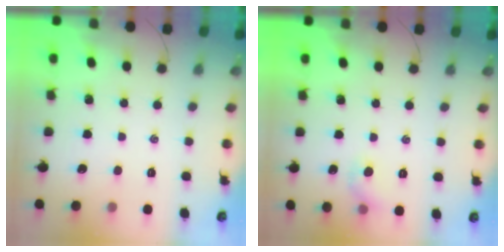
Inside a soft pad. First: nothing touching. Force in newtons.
{"total": 6.0, "press": 5.8, "slide": 1.4}